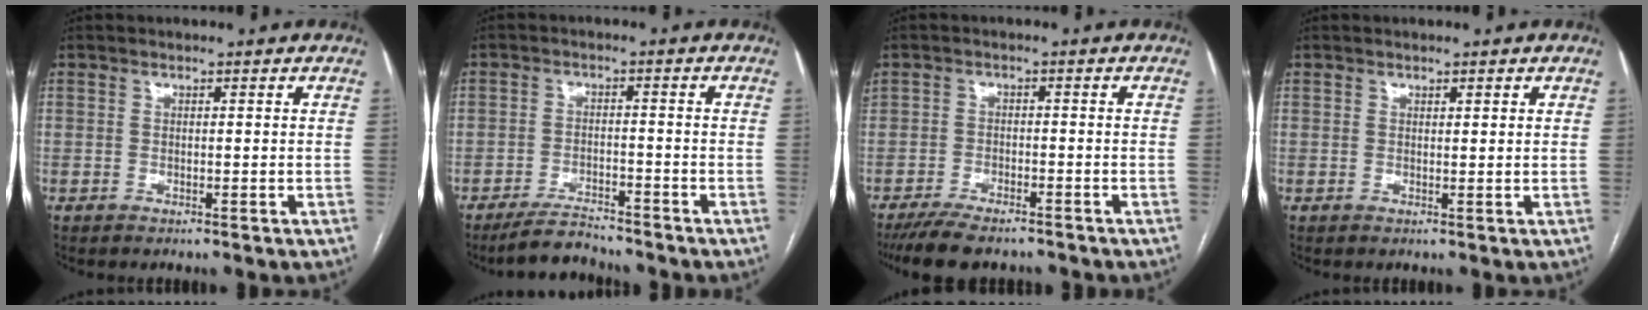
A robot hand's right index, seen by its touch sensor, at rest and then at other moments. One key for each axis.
{"total": 4.8, "fx": -4.6, "fy": 1.1, "fz": 1.1, "tx": -0.022, "ty": -0.011, "tz": -0.079}
{"total": 8.3, "fx": -7.1, "fy": 2.5, "fz": 3.5, "tx": -0.054, "ty": -0.011, "tz": -0.111}
{"total": 1.0, "fx": 0.7, "fy": 0.2, "fz": 0.7, "tx": -0.012, "ty": 0.001, "tz": 0.009}